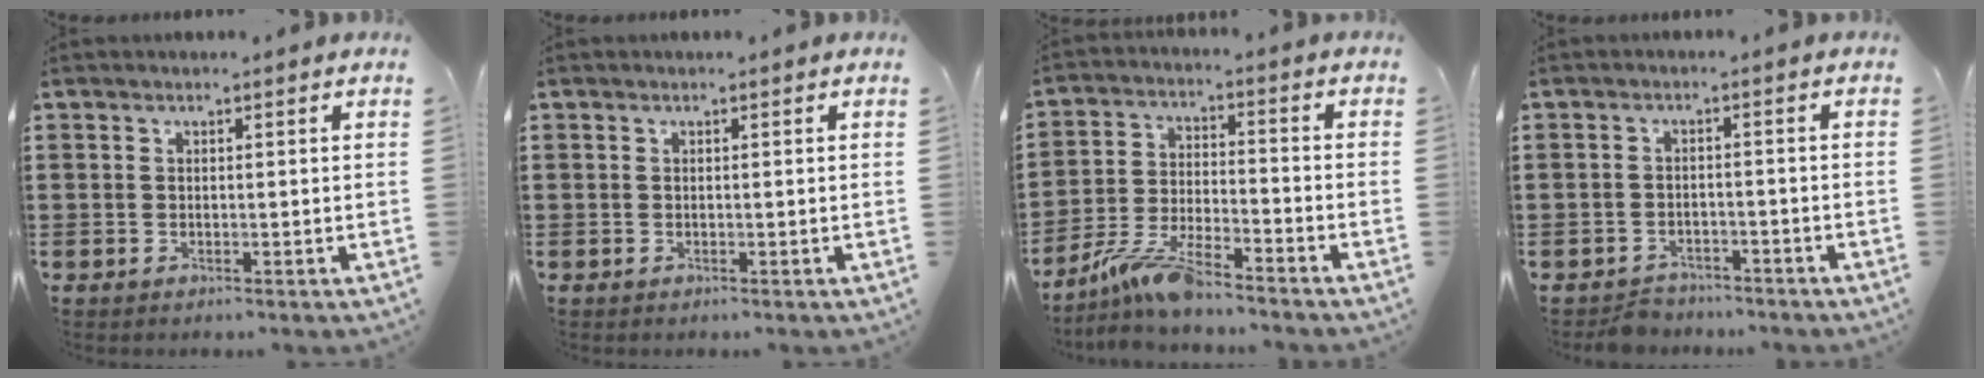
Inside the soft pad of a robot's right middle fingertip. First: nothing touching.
{"total": 0.0}
{"total": 8.2, "force": [-6.9, 0.9, 4.3], "torque": [-0.095, -0.005, -0.133]}
{"total": 2.4, "force": [-2.3, 0.5, -0.1], "torque": [-0.007, -0.002, -0.051]}